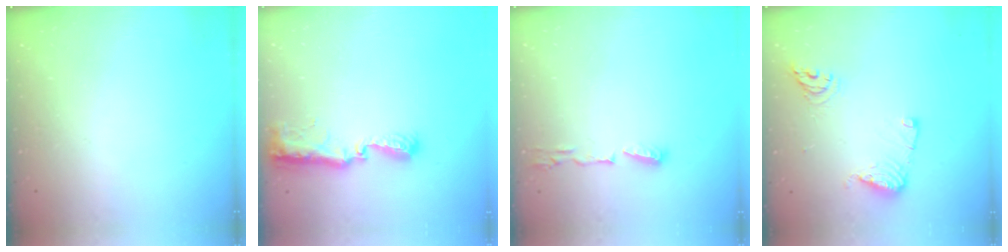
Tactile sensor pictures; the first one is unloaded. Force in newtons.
{"total": 8.8, "press": 8.8, "slide": 0.9}
{"total": 6.0, "press": 5.8, "slide": 1.2}
{"total": 10.2, "press": 10.1, "slide": 1.2}